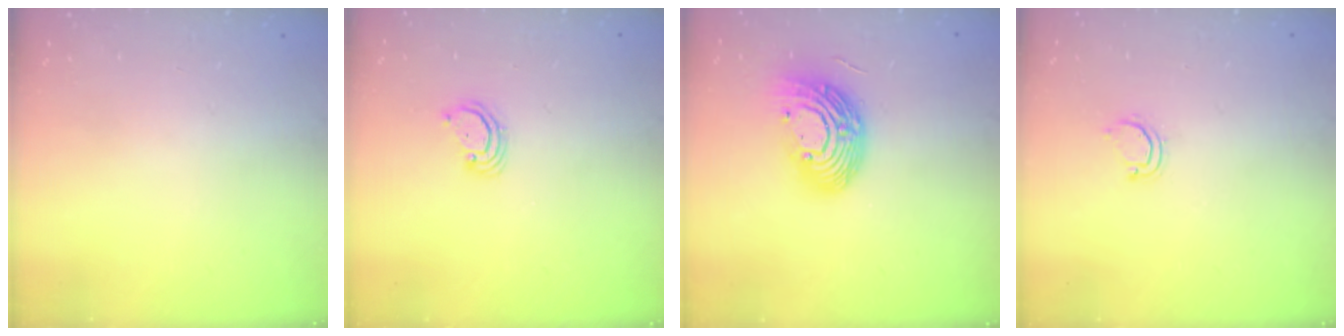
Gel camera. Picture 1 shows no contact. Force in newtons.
{"total": 2.8, "press": 2.8, "slide": 0.3}
{"total": 14.7, "press": 14.7, "slide": 1.0}
{"total": 3.1, "press": 3.1, "slide": 0.2}